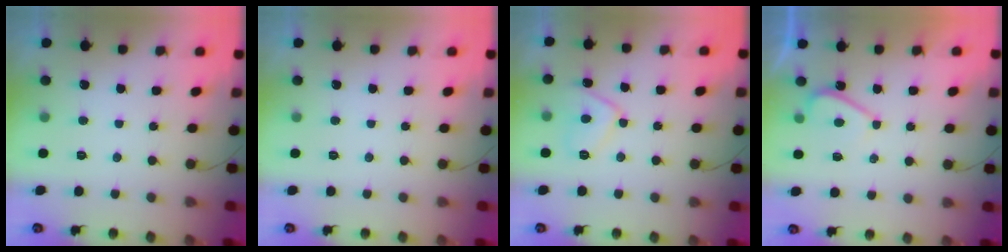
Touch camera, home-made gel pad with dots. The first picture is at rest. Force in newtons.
{"total": 0.0}
{"total": 8.5, "press": 8.5, "slide": 0.5}
{"total": 3.9, "press": 3.8, "slide": 0.7}